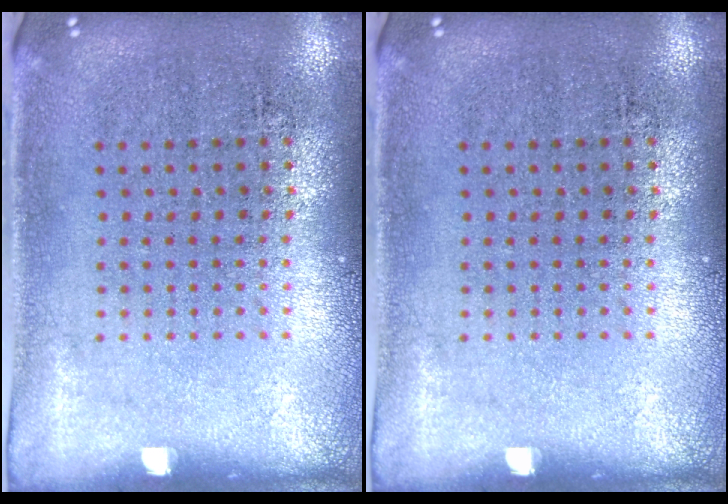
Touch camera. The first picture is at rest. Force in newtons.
{"total": 0.0}